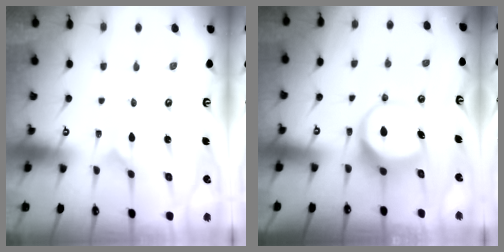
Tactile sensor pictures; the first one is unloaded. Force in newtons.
{"total": 8.7, "press": 8.6, "slide": 0.8}